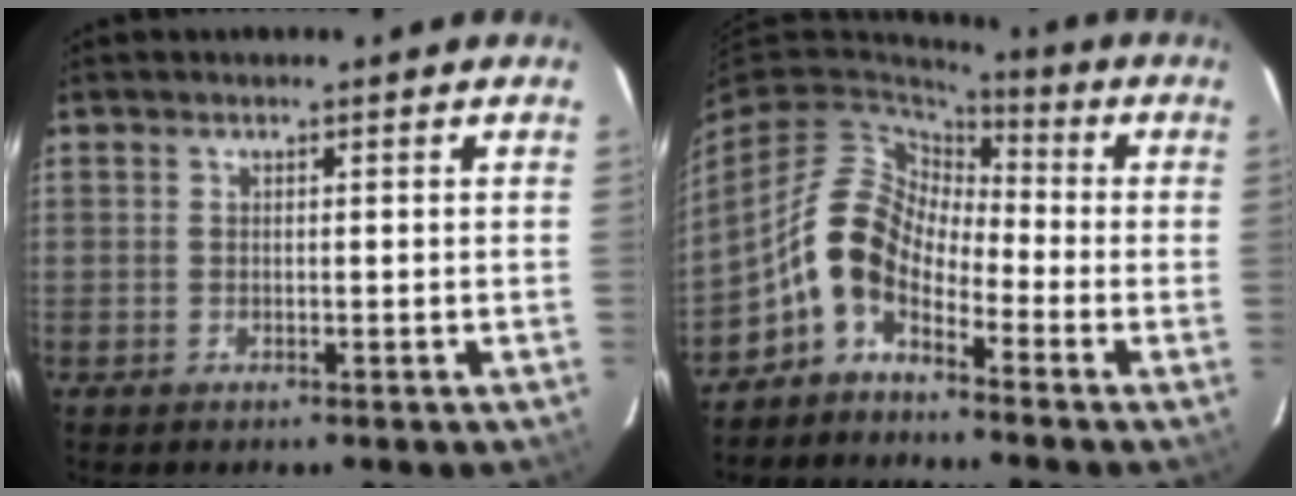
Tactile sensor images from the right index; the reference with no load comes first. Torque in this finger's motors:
{"motor_torque": [1.11, -1.03, 0.82, 0.19]}